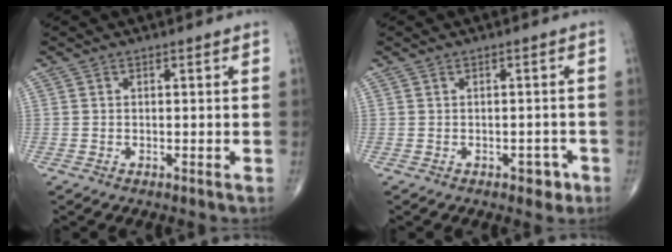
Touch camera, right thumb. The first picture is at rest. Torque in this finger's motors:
{"motor_torque": [0.30, 0.37, -0.14, -0.09, -0.01]}